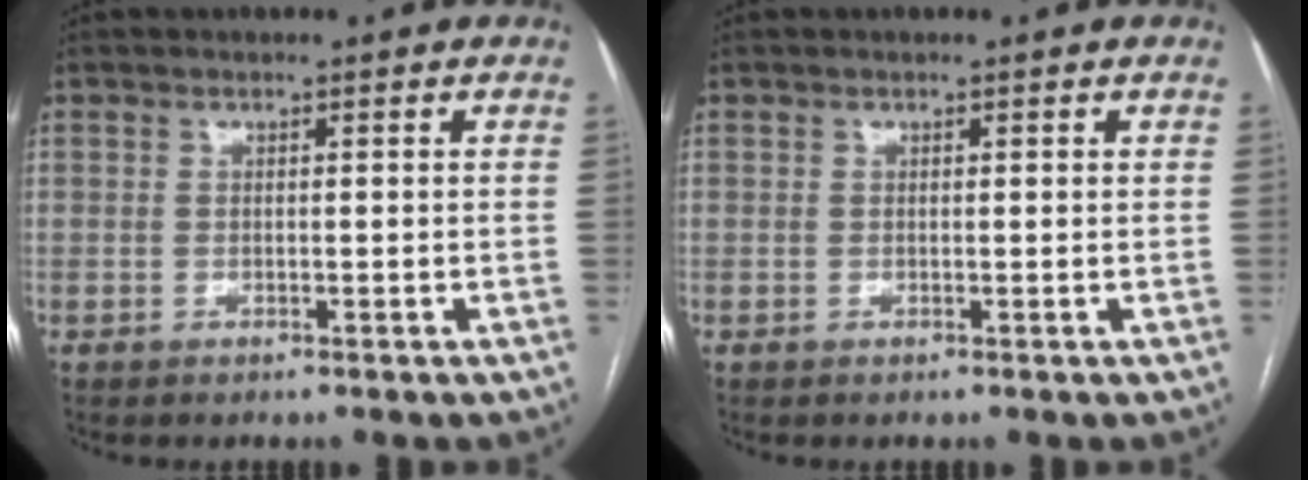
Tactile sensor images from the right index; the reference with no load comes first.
{"total": 0.0}